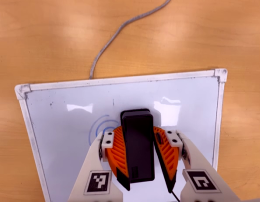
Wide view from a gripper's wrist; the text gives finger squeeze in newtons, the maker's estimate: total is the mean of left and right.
{"total": 14.3, "left": 15.6, "right": 13.0}